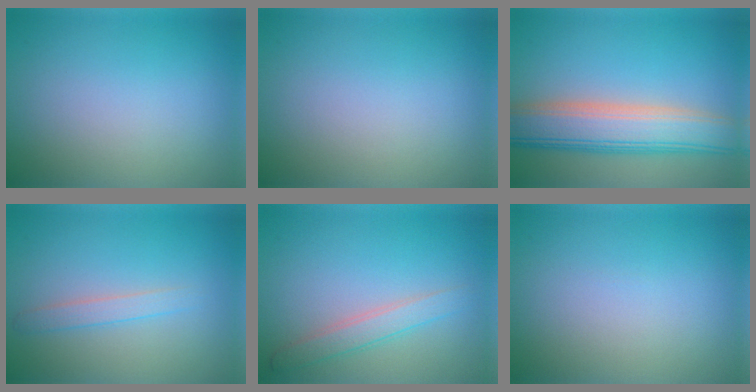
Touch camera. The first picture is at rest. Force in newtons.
{"total": 0.0}
{"total": 8.0, "press": 7.9, "slide": 0.5}
{"total": 1.6, "press": 1.6, "slide": 0.1}
{"total": 2.3, "press": 2.3, "slide": 0.1}
{"total": 0.0}